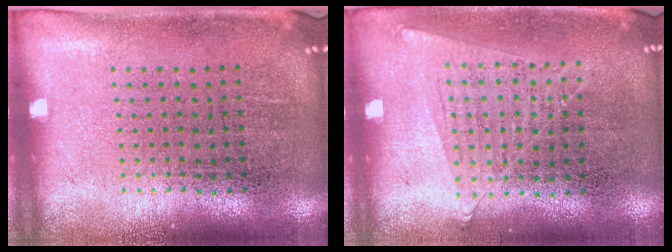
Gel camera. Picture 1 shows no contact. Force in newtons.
{"total": 1.1, "press": 1.1, "slide": 0.4}